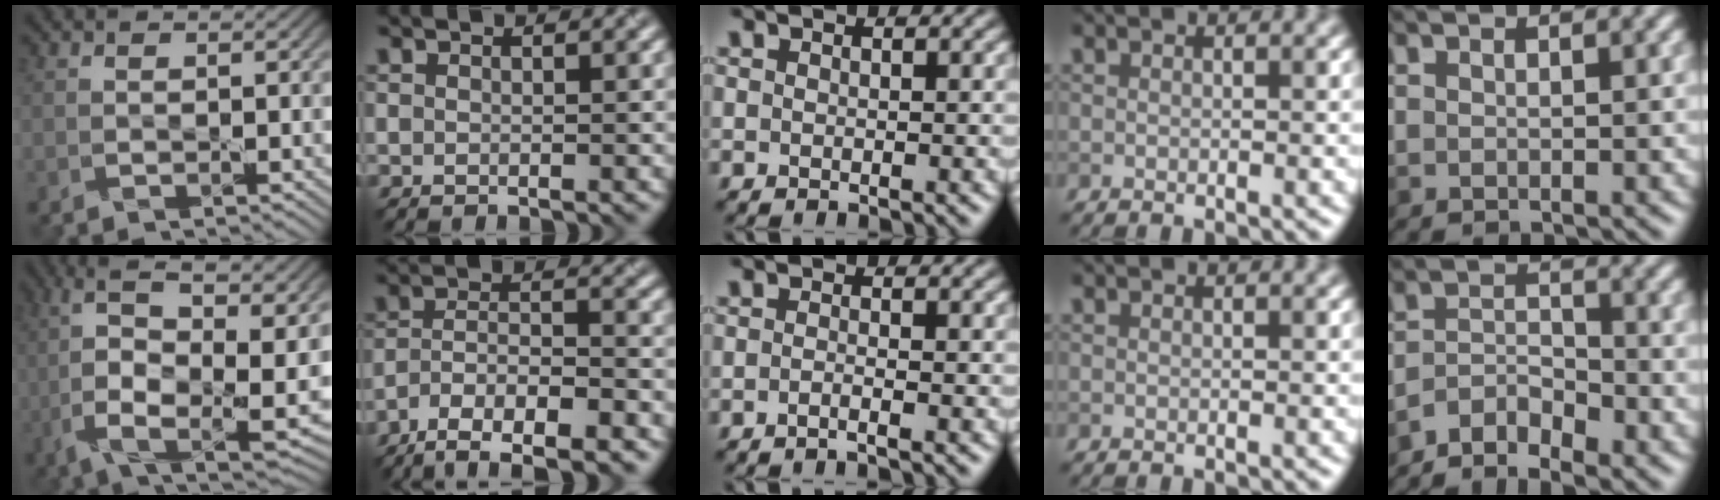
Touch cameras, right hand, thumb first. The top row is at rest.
{"thumb": {"total": 13.5, "force": [-0.5, 5.3, 12.4], "torque": [-0.274, -0.010, -0.005]}, "index": {"total": 8.7, "force": [-6.5, 2.7, 5.1], "torque": [-0.092, 0.002, -0.109]}, "middle": {"total": 0.8, "force": [-0.5, 0.1, 0.7], "torque": [-0.011, -0.003, -0.012]}, "little": {"total": 3.7, "force": [-3.0, 1.4, 1.7], "torque": [-0.027, 0.002, -0.064]}}